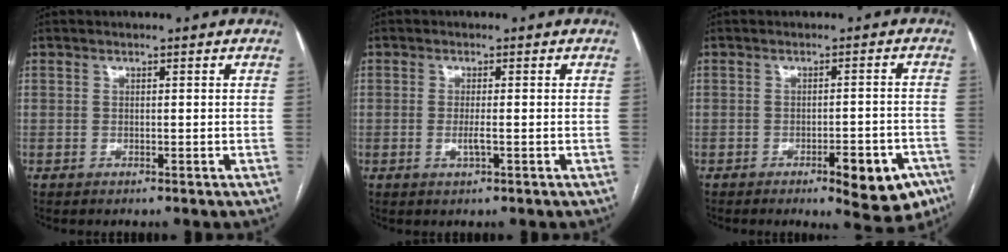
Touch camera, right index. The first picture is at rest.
{"total": 2.0, "force": [-0.5, 0.2, 1.9], "torque": [-0.041, -0.004, -0.009]}
{"total": 8.7, "force": [-5.4, 2.8, 6.2], "torque": [-0.052, 0.005, -0.067]}